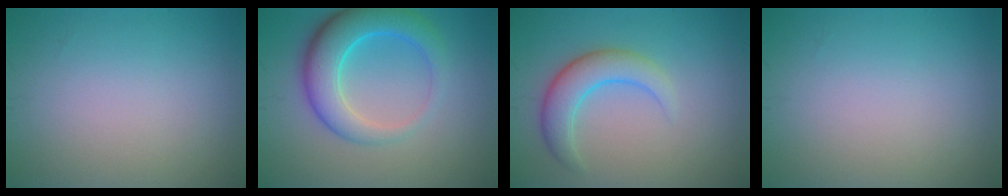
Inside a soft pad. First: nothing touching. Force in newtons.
{"total": 6.2, "press": 6.2, "slide": 0.4}
{"total": 4.0, "press": 4.0, "slide": 0.1}
{"total": 0.0}